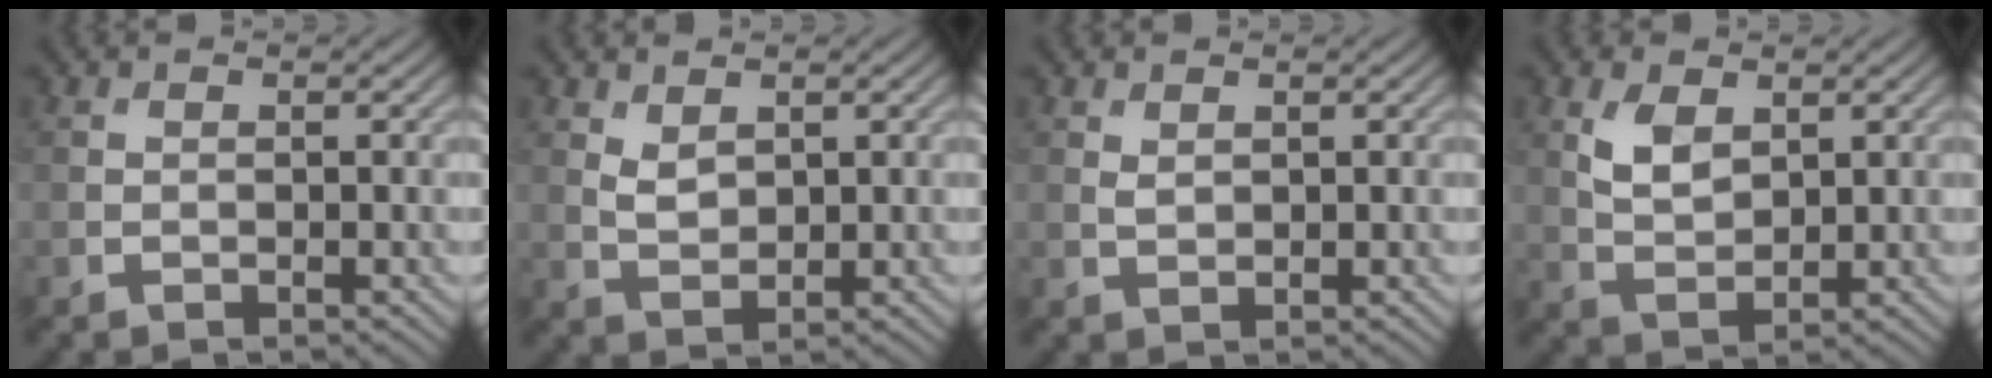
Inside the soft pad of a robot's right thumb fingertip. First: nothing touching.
{"total": 2.3, "force": [1.3, 1.3, 1.4], "torque": [-0.035, -0.005, 0.030]}
{"total": 1.0, "force": [0.6, 0.5, 0.6], "torque": [-0.019, -0.003, 0.015]}
{"total": 4.2, "force": [1.7, 2.4, 3.0], "torque": [-0.073, -0.002, 0.038]}